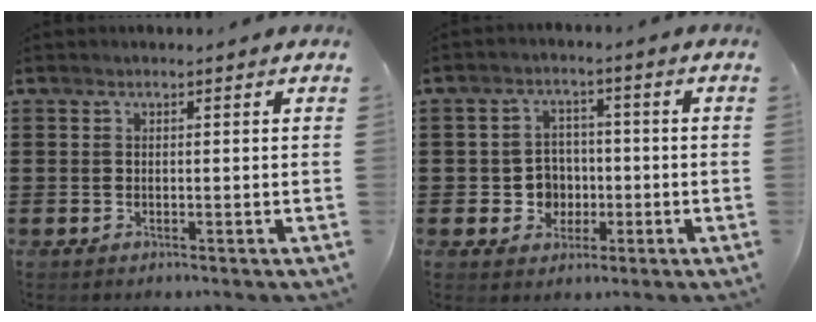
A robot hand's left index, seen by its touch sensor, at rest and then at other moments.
{"total": 4.8, "force": [-0.8, 4.5, 1.6], "torque": [-0.038, 0.009, -0.017]}